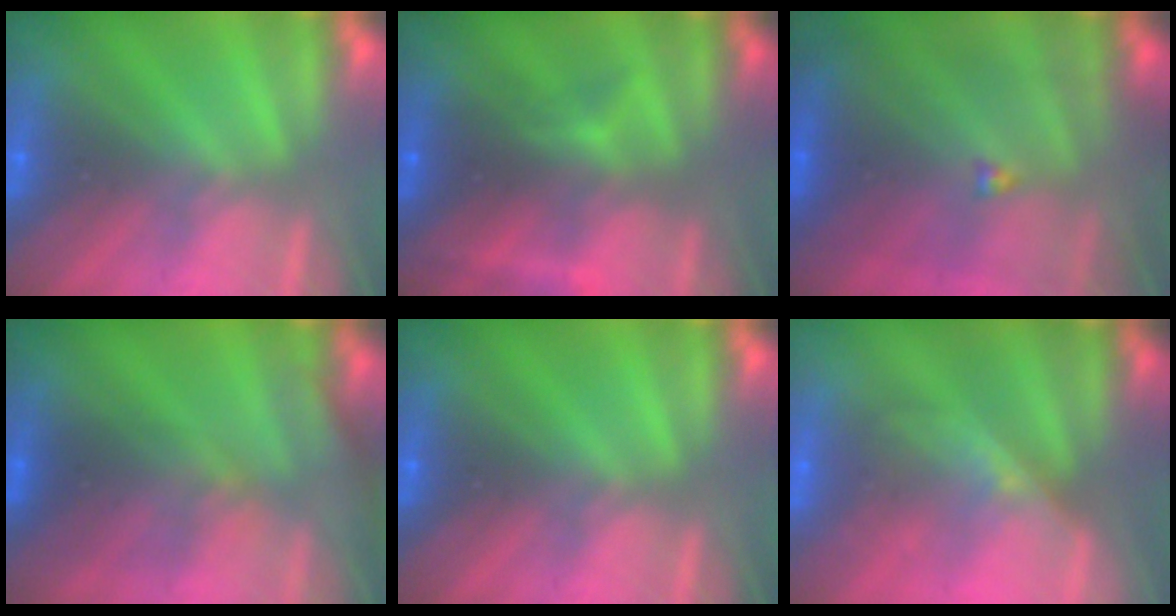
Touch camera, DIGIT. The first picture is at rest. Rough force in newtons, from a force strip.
{"total": 2.5}
{"total": 7.6}
{"total": 2.8}
{"total": 0.0}
{"total": 2.2}